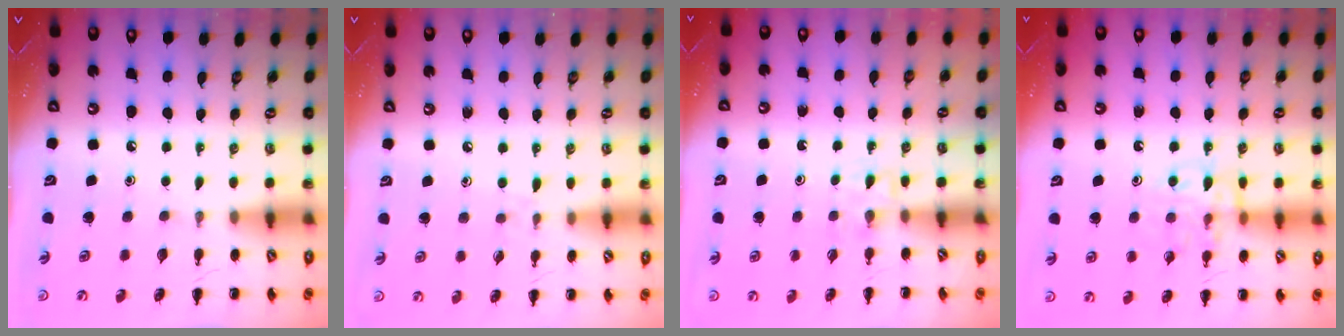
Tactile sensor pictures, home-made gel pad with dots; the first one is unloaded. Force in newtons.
{"total": 3.7, "press": 3.3, "slide": 1.7}
{"total": 3.4, "press": 3.2, "slide": 1.2}
{"total": 11.5, "press": 11.4, "slide": 1.2}